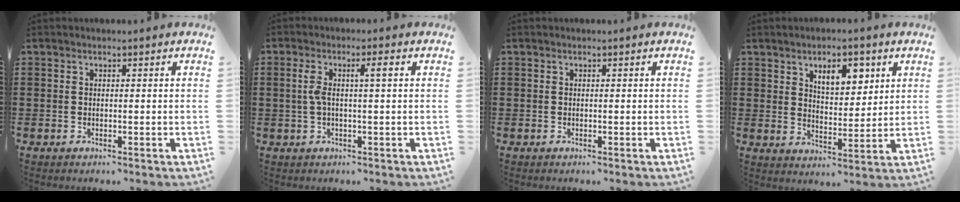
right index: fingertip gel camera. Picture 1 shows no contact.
{"total": 4.0, "force": [0.5, 0.4, 4.0], "torque": [-0.082, -0.001, 0.003]}
{"total": 0.0}
{"total": 6.3, "force": [3.3, 3.2, 4.3], "torque": [-0.064, 0.000, 0.051]}